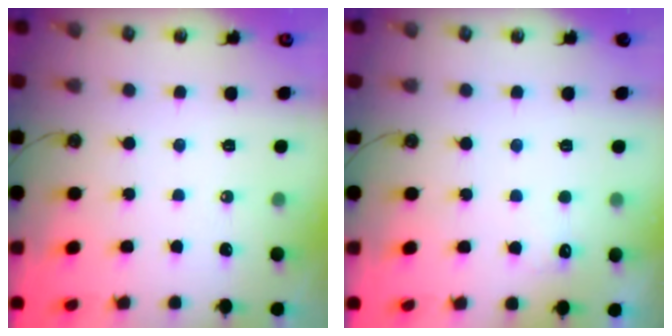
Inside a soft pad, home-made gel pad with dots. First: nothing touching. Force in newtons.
{"total": 5.1, "press": 5.0, "slide": 1.2}